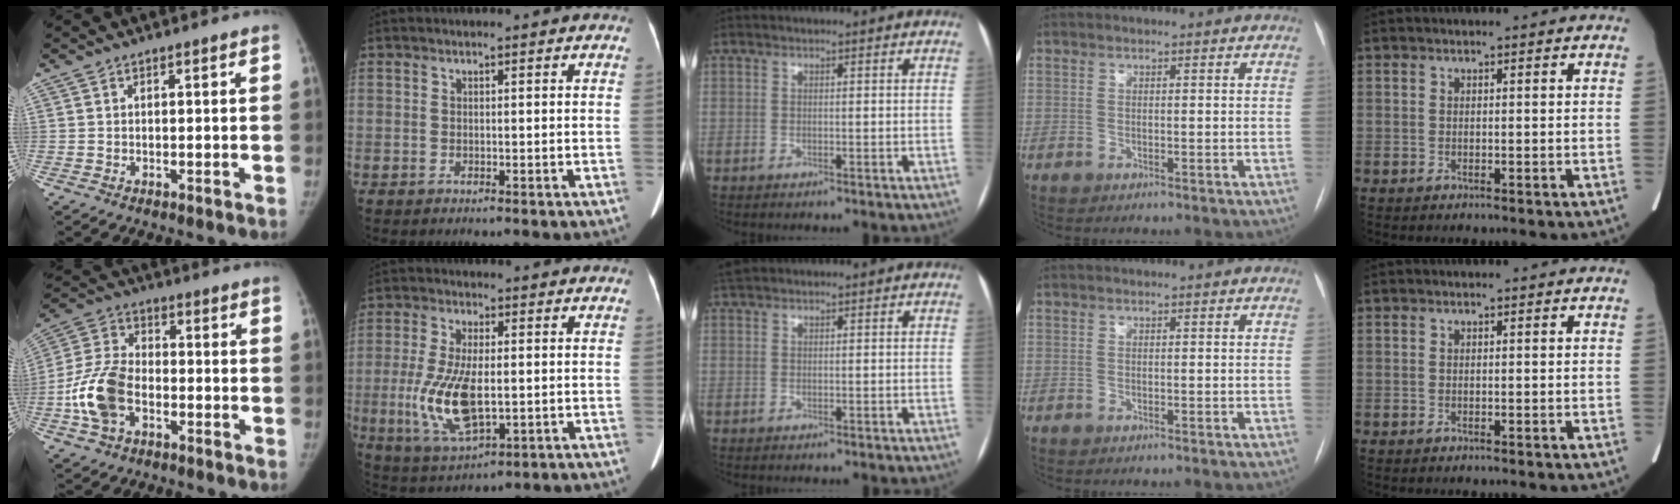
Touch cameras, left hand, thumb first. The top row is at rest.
{"thumb": {"total": 12.0, "force": [-3.8, 7.7, 8.4], "torque": [-0.170, 0.027, -0.076]}, "index": {"total": 10.7, "force": [-1.4, 3.9, 9.9], "torque": [-0.215, -0.011, -0.016]}, "middle": {"total": 1.2, "force": [1.2, 0.3, 0.3], "torque": [-0.016, 0.020, 0.027]}}